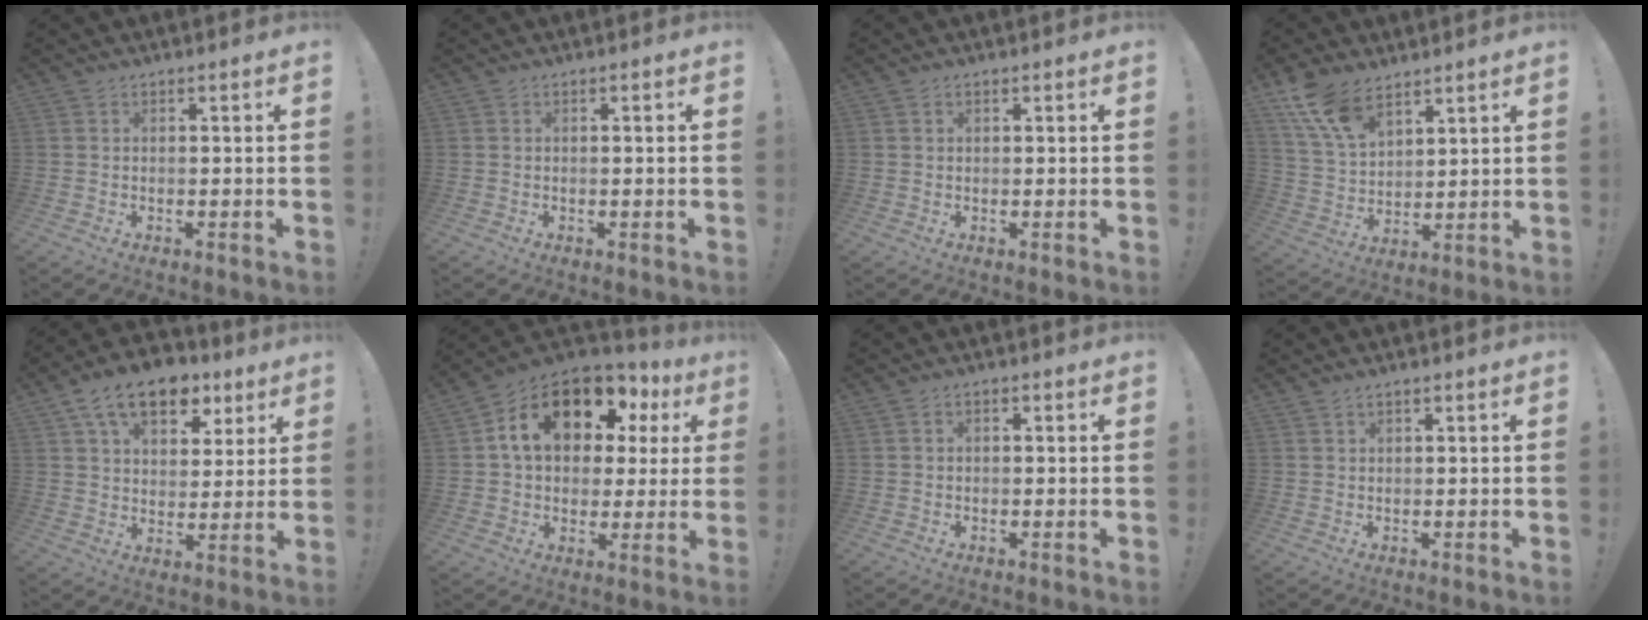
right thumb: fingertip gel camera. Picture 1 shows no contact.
{"total": 0.9, "force": [0.0, -0.4, 0.9], "torque": [-0.008, -0.004, -0.003]}
{"total": 0.6, "force": [0.4, 0.4, 0.2], "torque": [0.000, 0.001, 0.006]}
{"total": 12.6, "force": [8.9, 6.1, 6.4], "torque": [-0.129, -0.041, 0.174]}
{"total": 15.3, "force": [8.6, 9.2, 8.7], "torque": [-0.135, -0.041, 0.156]}
{"total": 18.2, "force": [8.4, 10.9, 12.0], "torque": [-0.195, -0.032, 0.151]}
{"total": 1.1, "force": [-0.1, 0.8, 0.7], "torque": [-0.010, 0.004, -0.004]}
{"total": 1.2, "force": [0.9, 0.5, 0.6], "torque": [-0.008, -0.002, 0.016]}